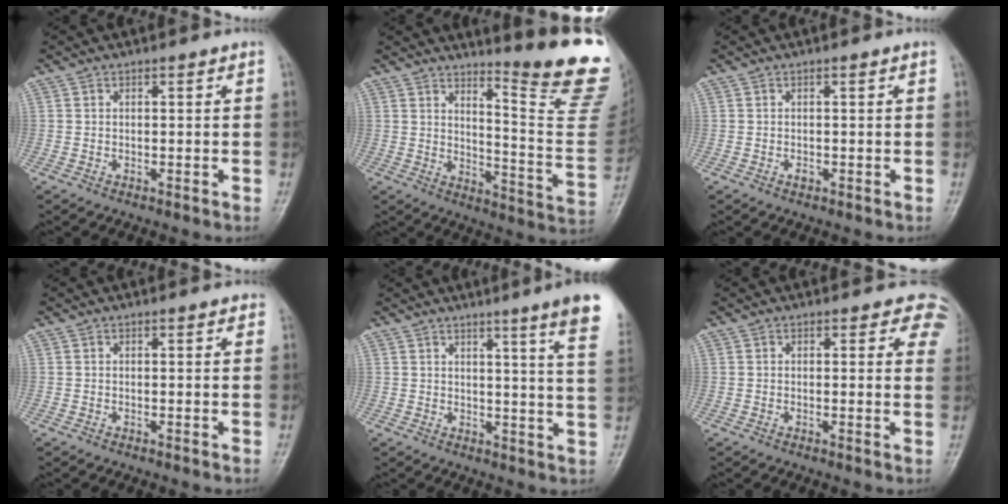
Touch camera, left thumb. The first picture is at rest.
{"total": 19.0, "force": [14.9, 1.3, 11.6], "torque": [-0.130, -0.169, 0.192]}
{"total": 0.7, "force": [-0.2, 0.4, 0.5], "torque": [-0.008, 0.003, -0.002]}
{"total": 0.8, "force": [0.6, 0.3, 0.5], "torque": [-0.008, -0.001, 0.002]}
{"total": 12.2, "force": [7.9, -0.2, 9.3], "torque": [-0.112, -0.038, 0.080]}
{"total": 5.3, "force": [3.8, 2.8, 2.4], "torque": [0.009, -0.014, 0.019]}